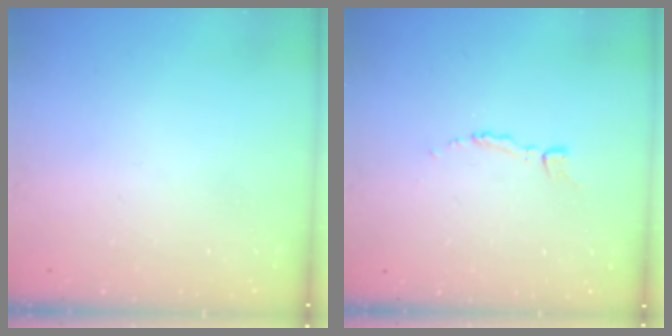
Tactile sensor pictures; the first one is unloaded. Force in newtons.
{"total": 2.2, "press": 2.2, "slide": 0.2}